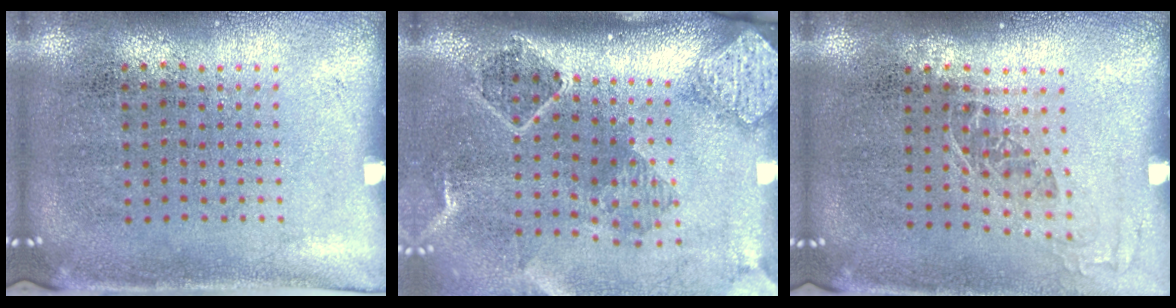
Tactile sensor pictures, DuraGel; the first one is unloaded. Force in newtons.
{"total": 2.8, "press": 2.0, "slide": 1.9}
{"total": 1.1, "press": 1.0, "slide": 0.5}